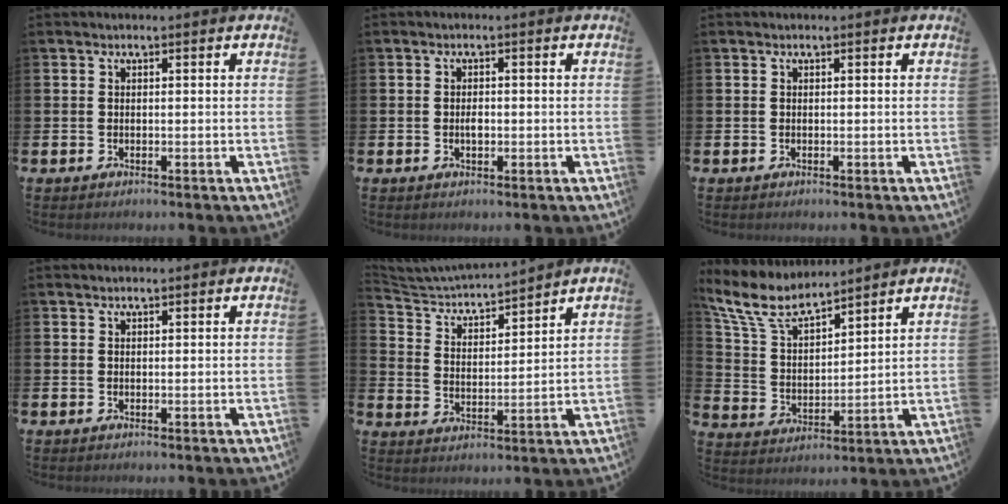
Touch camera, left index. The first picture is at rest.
{"total": 1.3, "force": [-0.1, 0.7, 1.1], "torque": [-0.018, 0.001, -0.004]}
{"total": 0.0}
{"total": 0.8, "force": [0.8, 0.1, 0.1], "torque": [0.000, 0.000, 0.014]}
{"total": 4.2, "force": [4.1, 0.5, 0.5], "torque": [-0.035, -0.035, 0.067]}
{"total": 8.0, "force": [7.1, 2.2, 3.0], "torque": [-0.093, -0.036, 0.126]}